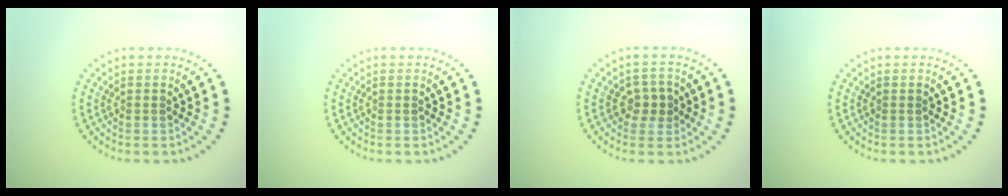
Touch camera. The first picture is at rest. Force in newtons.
{"total": 0.0}
{"total": 2.0, "press": 1.9, "slide": 0.7}
{"total": 0.0}